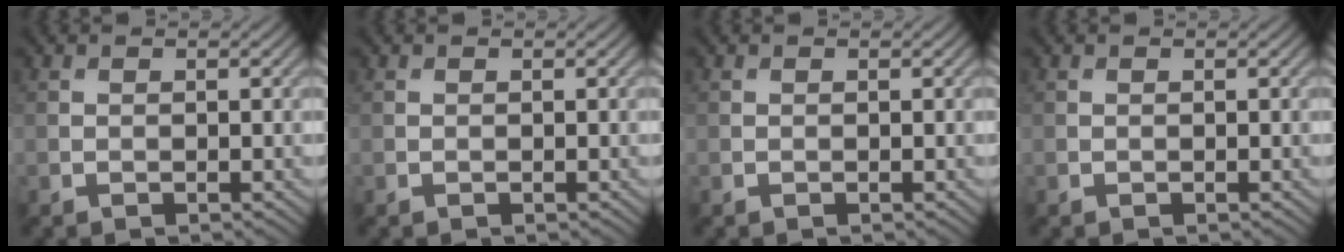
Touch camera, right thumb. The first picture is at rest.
{"total": 0.0}
{"total": 0.0}
{"total": 0.0}